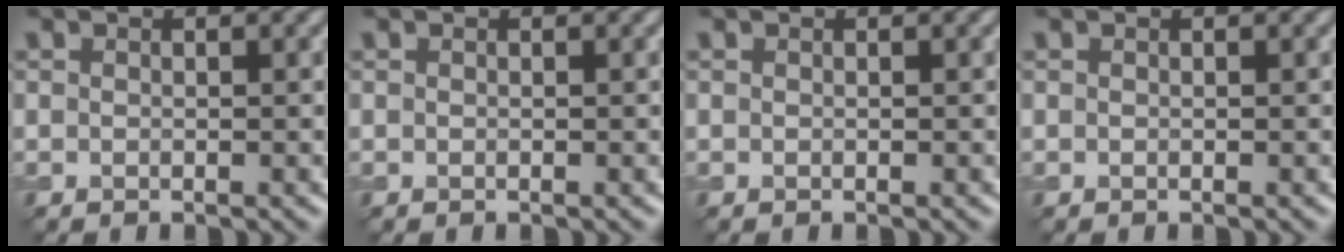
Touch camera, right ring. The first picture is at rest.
{"total": 0.0}
{"total": 0.0}
{"total": 0.0}